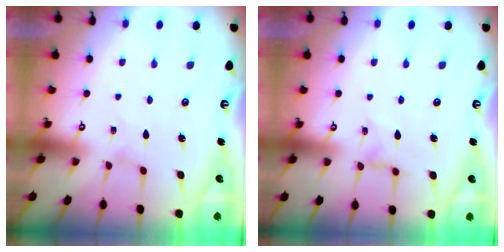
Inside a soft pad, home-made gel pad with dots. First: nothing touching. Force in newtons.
{"total": 0.6, "press": 0.5, "slide": 0.3}